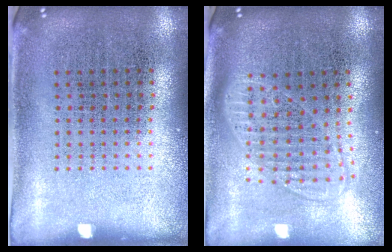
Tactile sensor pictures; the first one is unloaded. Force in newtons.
{"total": 1.7, "press": 1.4, "slide": 1.0}